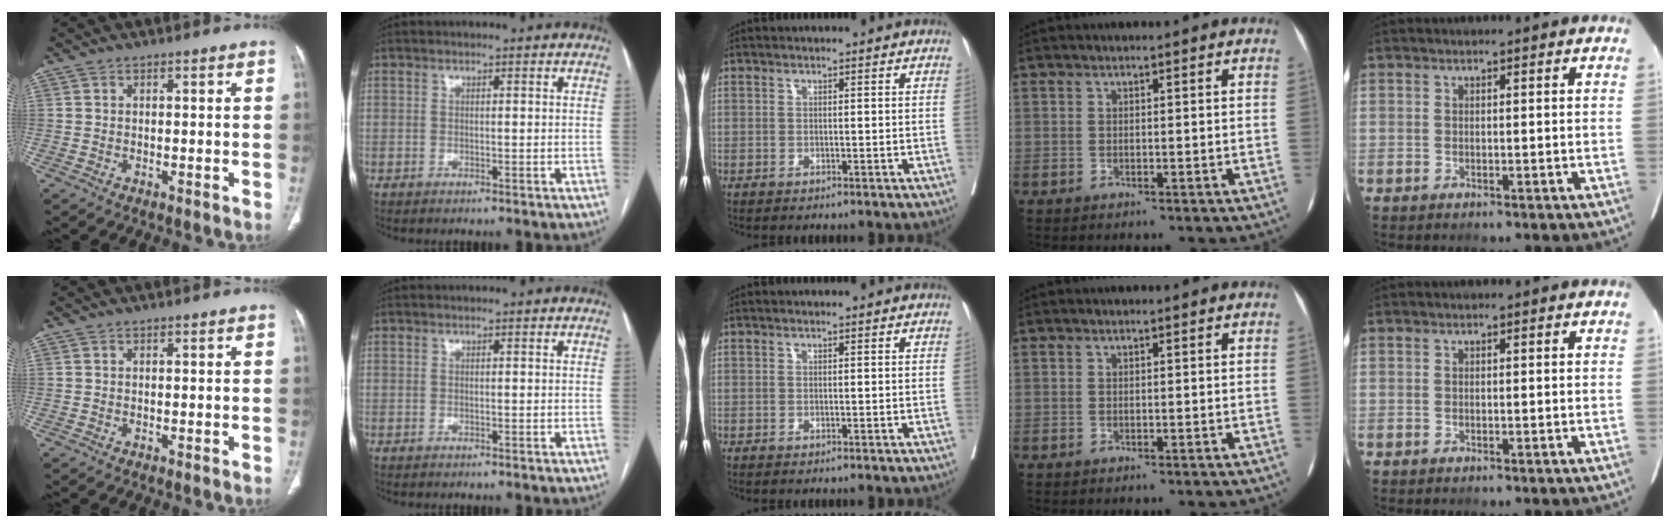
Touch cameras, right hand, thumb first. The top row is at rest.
{}